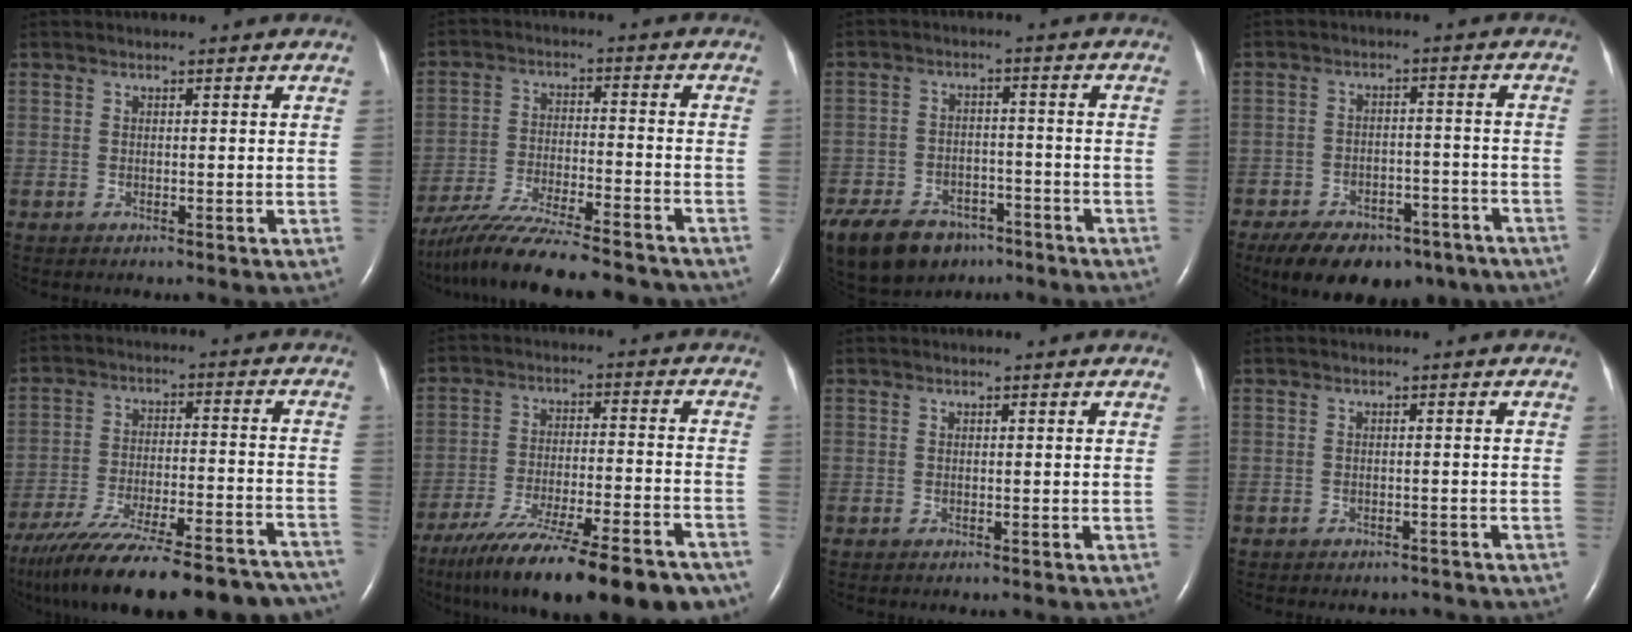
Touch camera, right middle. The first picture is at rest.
{"total": 18.5, "force": [-16.2, 2.1, 8.7], "torque": [-0.156, -0.024, -0.259]}
{"total": 15.9, "force": [-10.8, 9.4, 6.9], "torque": [-0.177, -0.012, -0.162]}
{"total": 15.8, "force": [-11.2, 7.8, 7.8], "torque": [-0.136, 0.003, -0.158]}
{"total": 30.5, "force": [-25.5, 6.3, 15.4], "torque": [-0.214, -0.034, -0.355]}
{"total": 25.7, "force": [-20.1, 4.1, 15.5], "torque": [-0.201, -0.035, -0.297]}
{"total": 0.0}
{"total": 2.8, "force": [-2.4, 1.3, 0.4], "torque": [-0.009, 0.002, -0.030]}